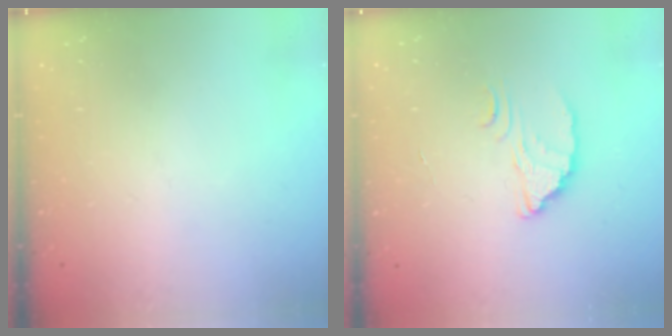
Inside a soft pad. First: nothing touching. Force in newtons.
{"total": 2.4, "press": 2.4, "slide": 0.1}